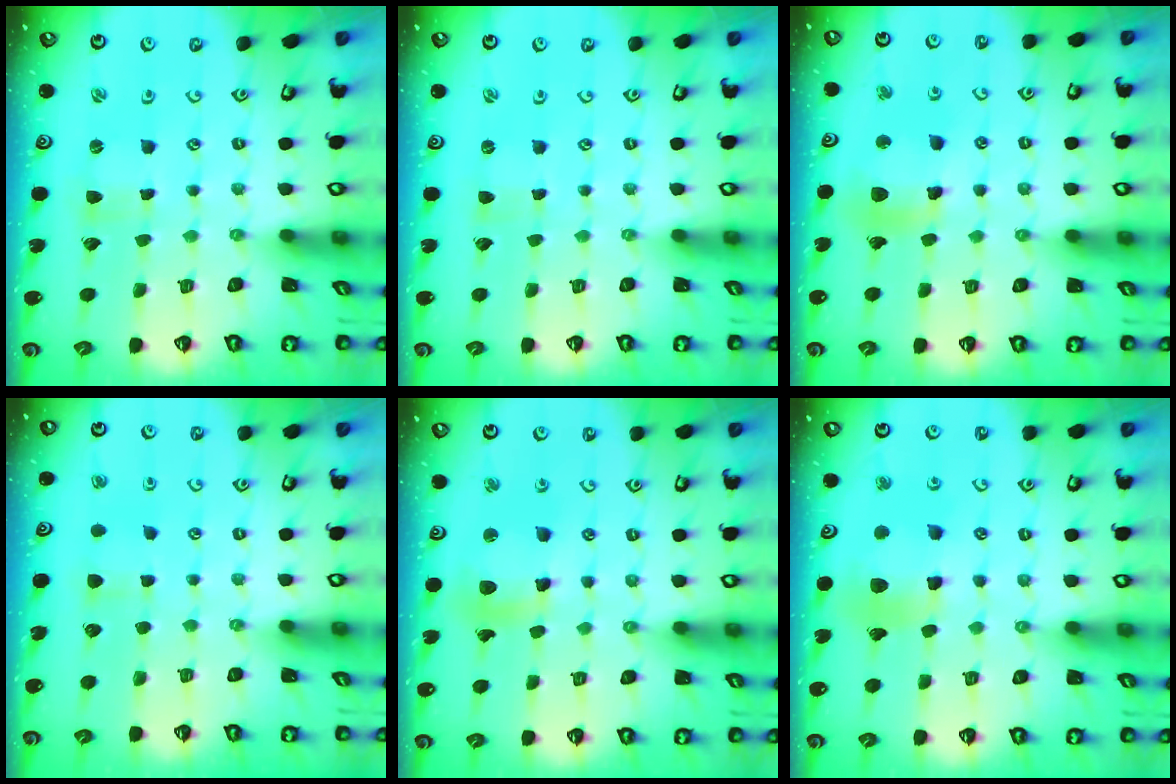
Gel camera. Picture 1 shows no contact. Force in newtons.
{"total": 0.0}
{"total": 11.4, "press": 11.3, "slide": 1.5}
{"total": 4.5, "press": 4.4, "slide": 0.6}
{"total": 12.3, "press": 12.1, "slide": 2.3}
{"total": 11.2, "press": 11.1, "slide": 1.4}